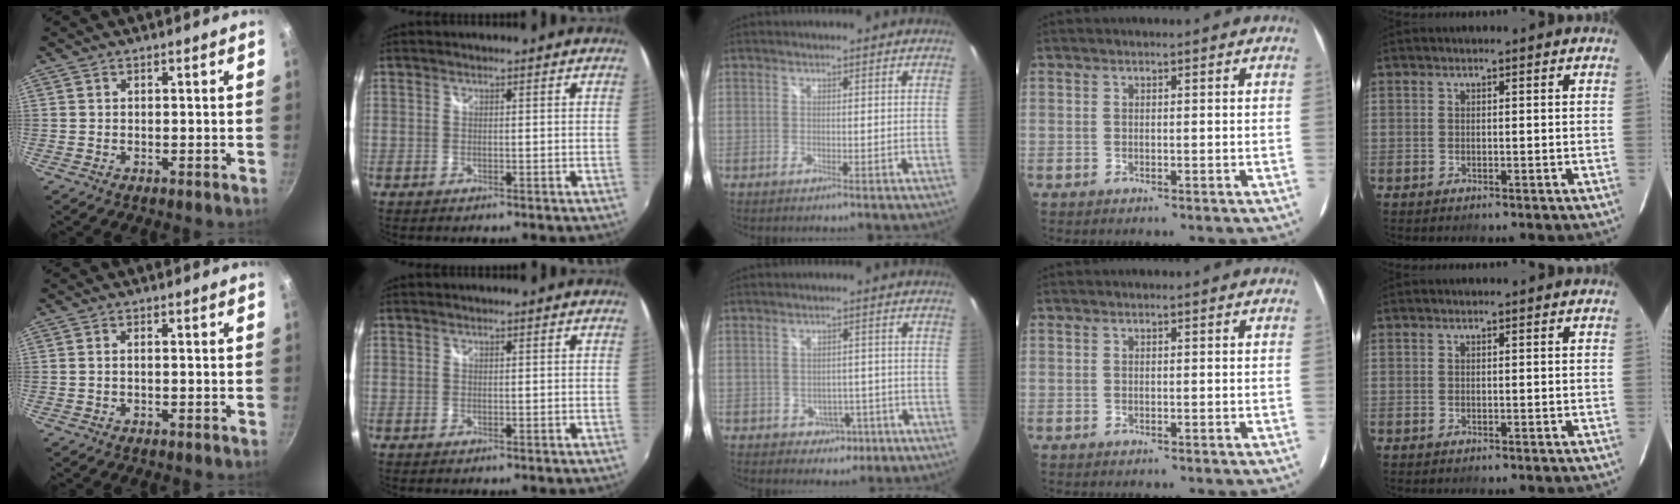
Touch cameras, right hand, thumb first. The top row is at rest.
{"thumb": {"total": 1.0, "force": [-0.1, 0.4, 0.9], "torque": [-0.024, 0.007, -0.004]}, "middle": {"total": 4.4, "force": [-1.9, 3.8, 1.5], "torque": [-0.037, 0.009, -0.010]}}